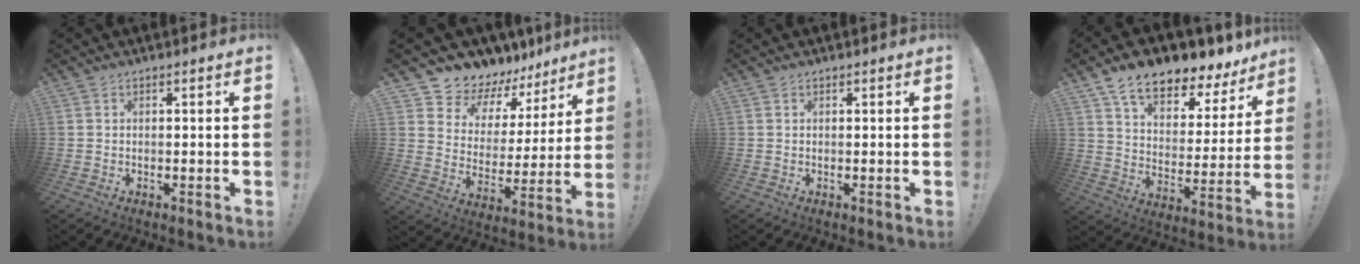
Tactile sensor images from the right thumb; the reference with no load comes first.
{"total": 9.2, "force": [8.1, 4.3, 0.7], "torque": [-0.021, -0.081, 0.146]}
{"total": 0.0}
{"total": 12.2, "force": [9.5, 4.8, 6.0], "torque": [-0.097, -0.078, 0.163]}